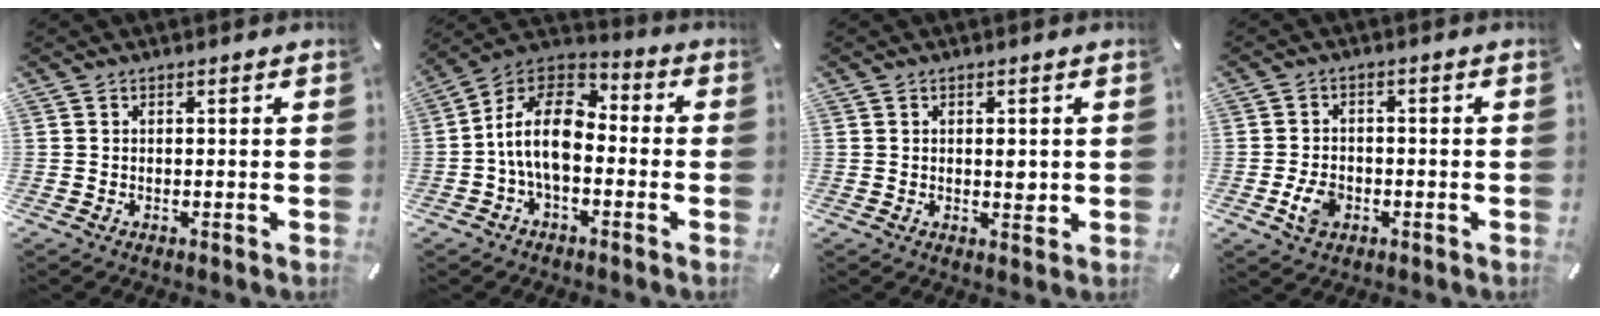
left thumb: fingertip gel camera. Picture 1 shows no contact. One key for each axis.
{"total": 14.5, "fx": -2.7, "fy": 8.7, "fz": 11.3, "tx": -0.232, "ty": 0.021, "tz": -0.052}
{"total": 2.7, "fx": 0.3, "fy": 1.5, "fz": 2.2, "tx": -0.028, "ty": -0.003, "tz": 0.002}
{"total": 4.9, "fx": -1.6, "fy": 3.7, "fz": 2.8, "tx": -0.058, "ty": 0.000, "tz": -0.032}